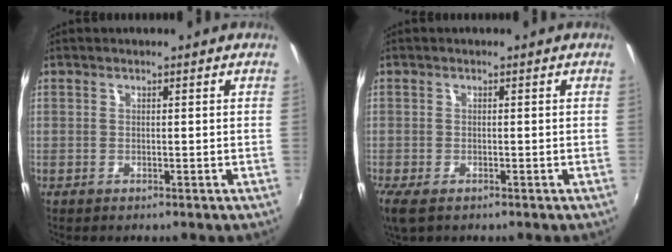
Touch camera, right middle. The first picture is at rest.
{"total": 4.1, "force": [-2.7, 1.6, 2.8], "torque": [-0.062, -0.019, -0.047]}